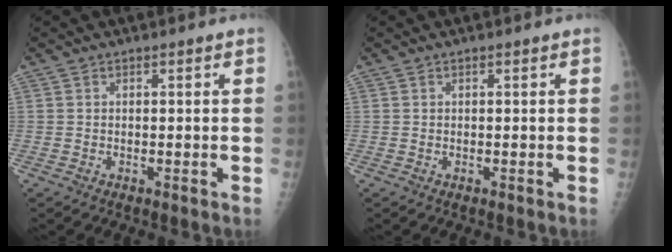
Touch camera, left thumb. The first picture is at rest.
{"total": 0.0}